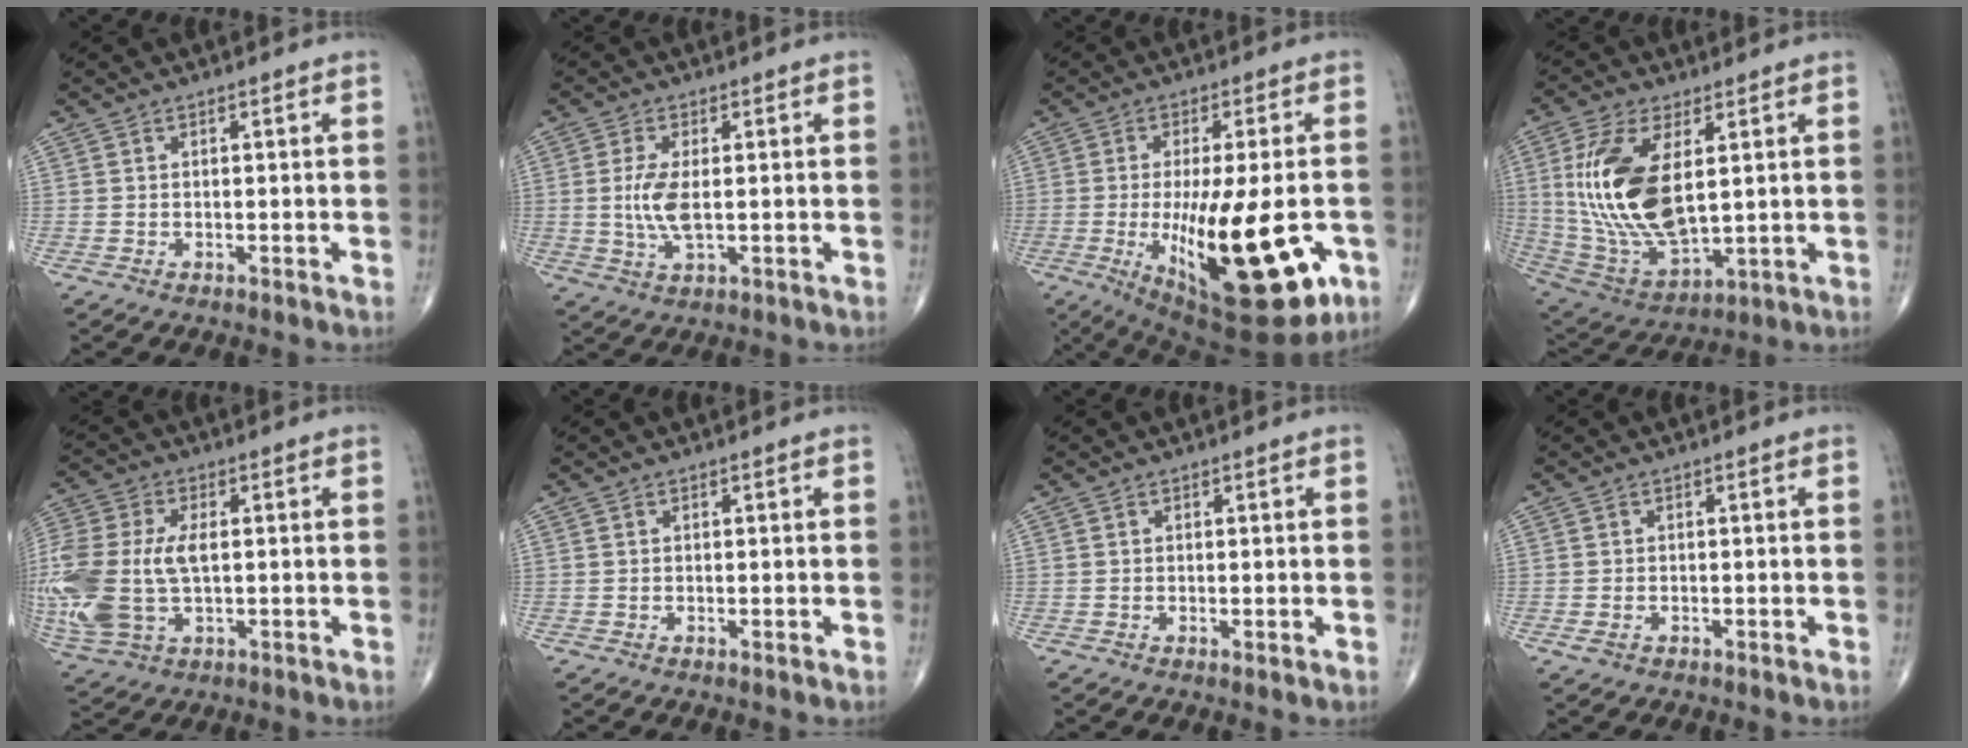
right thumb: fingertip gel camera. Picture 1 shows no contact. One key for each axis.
{"total": 6.1, "fx": 0.1, "fy": 2.4, "fz": 5.6, "tx": -0.126, "ty": -0.010, "tz": 0.004}
{"total": 23.3, "fx": -6.0, "fy": 7.8, "fz": 21.1, "tx": -0.307, "ty": -0.023, "tz": -0.067}
{"total": 19.6, "fx": 3.3, "fy": 9.4, "fz": 16.8, "tx": -0.343, "ty": -0.024, "tz": 0.076}
{"total": 20.4, "fx": -0.7, "fy": 12.1, "fz": 16.4, "tx": -0.430, "ty": -0.006, "tz": 0.000}
{"total": 0.0}
{"total": 0.7, "fx": -0.1, "fy": 0.1, "fz": 0.7, "tx": -0.013, "ty": -0.005, "tz": -0.002}
{"total": 1.3, "fx": -0.6, "fy": 0.9, "fz": 0.7, "tx": -0.016, "ty": 0.006, "tz": -0.008}